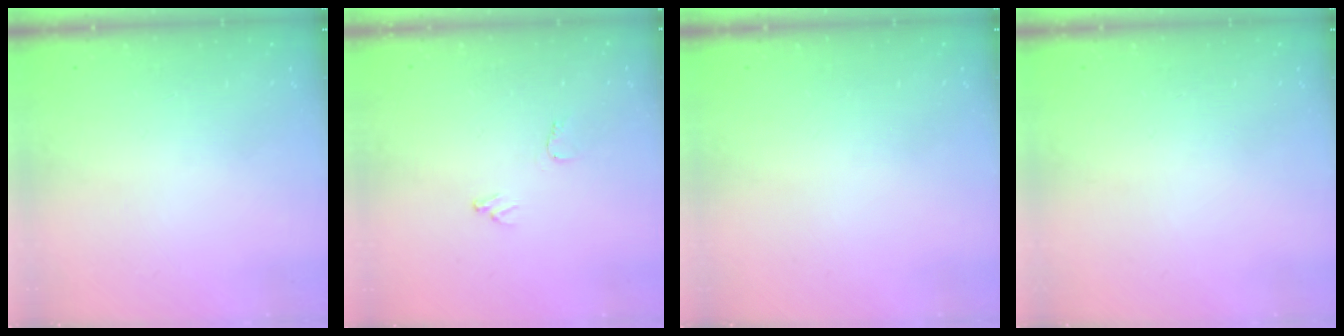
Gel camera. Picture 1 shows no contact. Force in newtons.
{"total": 6.1, "press": 6.1, "slide": 0.6}
{"total": 0.0}
{"total": 0.0}